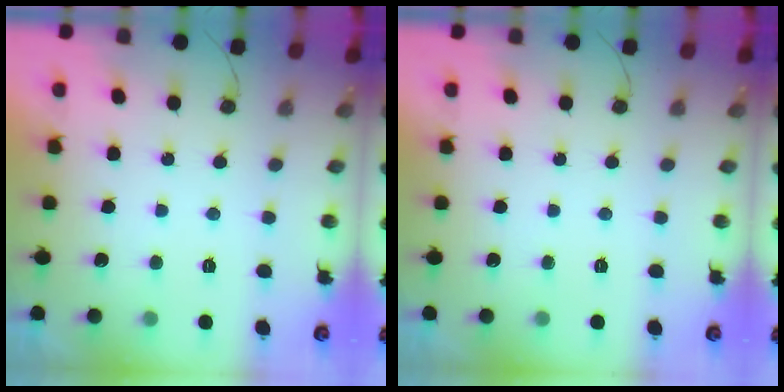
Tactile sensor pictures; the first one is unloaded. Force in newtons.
{"total": 0.0}